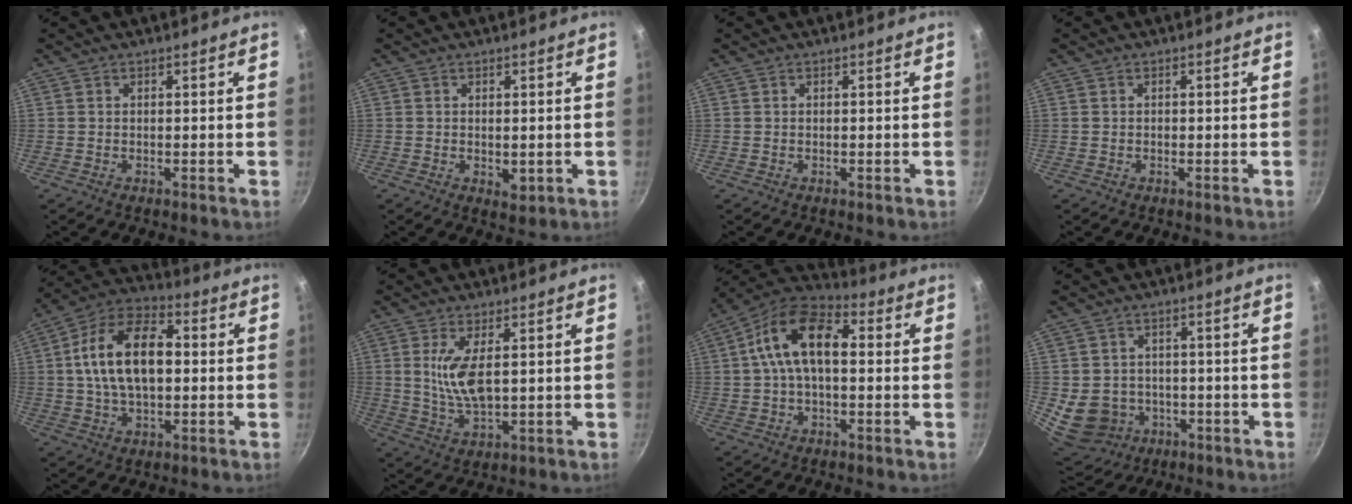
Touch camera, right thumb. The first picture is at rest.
{"total": 2.4, "force": [-0.1, 1.5, 1.9], "torque": [-0.028, -0.008, 0.001]}
{"total": 0.0}
{"total": 0.0}
{"total": 16.4, "force": [1.4, 9.5, 13.3], "torque": [-0.213, 0.029, 0.010]}
{"total": 7.7, "force": [1.7, 3.0, 6.9], "torque": [-0.132, -0.012, 0.039]}
{"total": 13.7, "force": [1.6, 7.6, 11.2], "torque": [-0.185, 0.037, 0.007]}
{"total": 11.3, "force": [-2.5, 9.9, 5.0], "torque": [-0.076, 0.019, -0.022]}